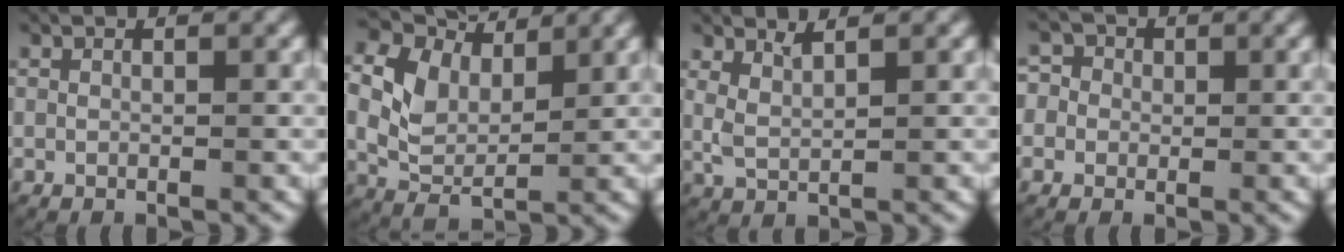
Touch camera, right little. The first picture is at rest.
{"total": 7.4, "force": [2.0, 5.5, 4.5], "torque": [-0.118, -0.010, 0.034]}
{"total": 2.6, "force": [1.1, 1.7, 1.6], "torque": [-0.052, -0.013, 0.028]}
{"total": 4.1, "force": [0.5, 3.9, 1.2], "torque": [-0.031, 0.007, -0.006]}